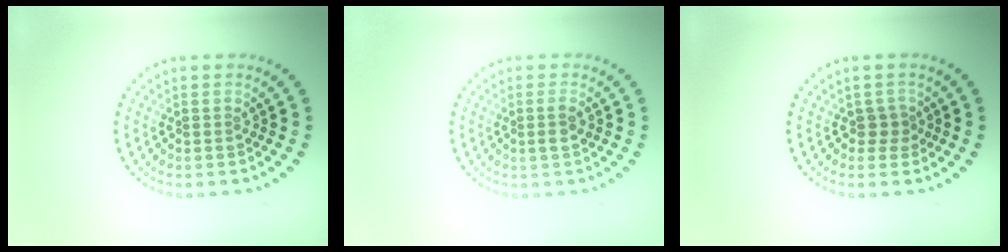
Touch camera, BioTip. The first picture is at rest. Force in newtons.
{"total": 1.3, "press": 1.2, "slide": 0.6}
{"total": 1.5, "press": 1.0, "slide": 1.0}